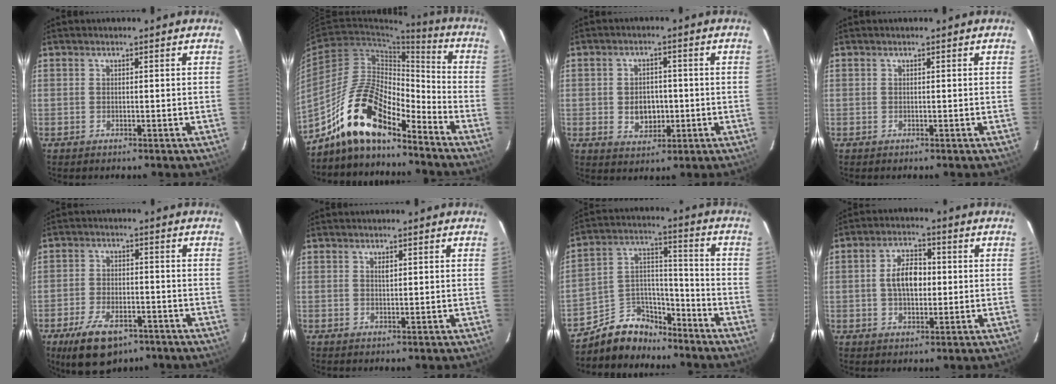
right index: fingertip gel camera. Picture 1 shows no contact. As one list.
[{"total": 15.9, "force": [-12.2, 4.9, 8.9], "torque": [-0.170, 0.010, -0.232]}, {"total": 5.6, "force": [-0.7, 4.4, 3.4], "torque": [-0.065, 0.002, -0.003]}, {"total": 0.0}, {"total": 10.9, "force": [-7.2, 5.1, 6.4], "torque": [-0.141, -0.014, -0.117]}, {"total": 0.9, "force": [0.4, 0.4, 0.7], "torque": [-0.010, 0.002, 0.008]}, {"total": 10.5, "force": [-8.8, 5.3, 1.7], "torque": [-0.039, 0.062, -0.151]}, {"total": 6.6, "force": [0.3, 3.8, 5.4], "torque": [-0.098, 0.012, 0.008]}]